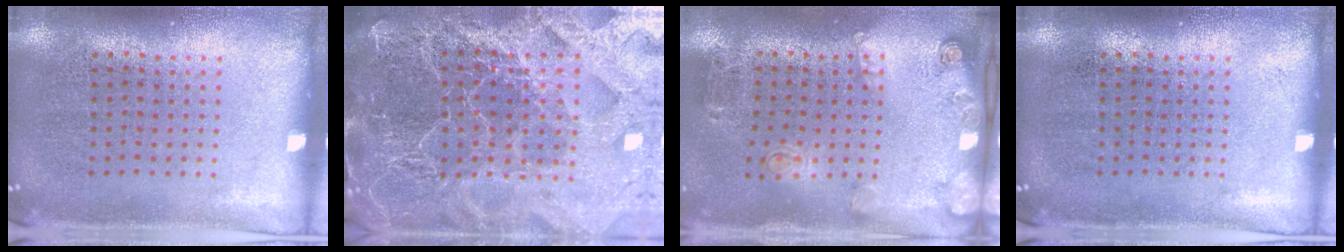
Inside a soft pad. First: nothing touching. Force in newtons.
{"total": 6.2, "press": 5.4, "slide": 3.1}
{"total": 2.1, "press": 1.3, "slide": 1.6}
{"total": 0.0}